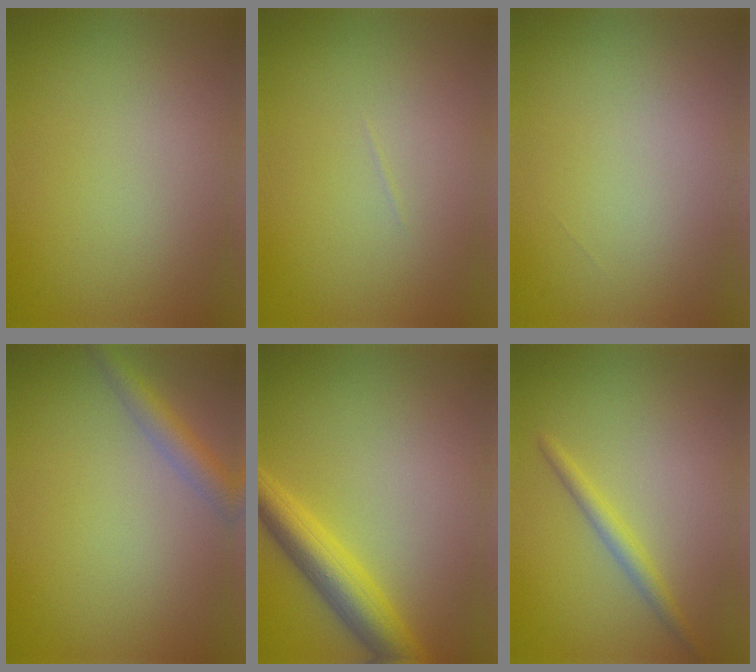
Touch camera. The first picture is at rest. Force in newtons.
{"total": 0.0}
{"total": 0.0}
{"total": 2.6, "press": 2.6, "slide": 0.1}
{"total": 5.4, "press": 5.4, "slide": 0.2}
{"total": 1.8, "press": 1.8, "slide": 0.1}